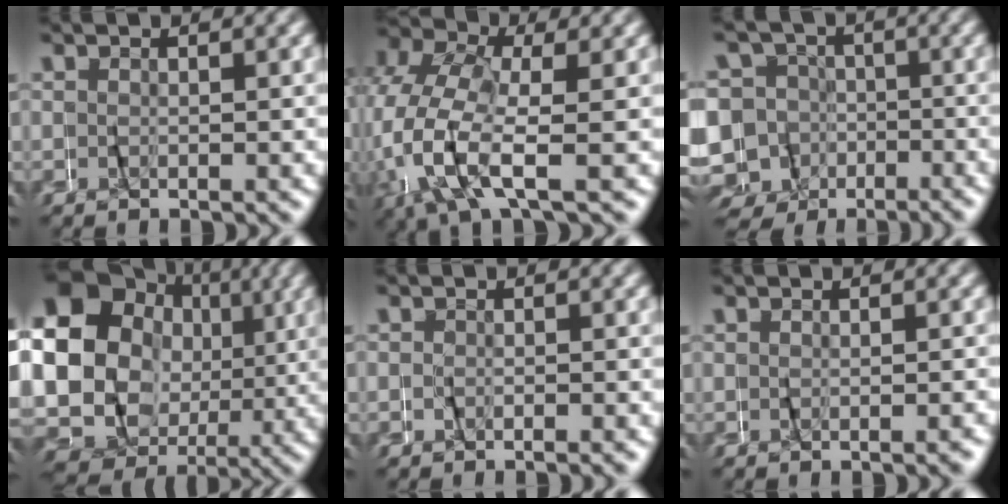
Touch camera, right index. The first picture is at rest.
{"total": 6.7, "force": [-0.4, 4.8, 4.7], "torque": [-0.127, -0.004, -0.017]}
{"total": 15.2, "force": [-4.2, 14.2, 3.0], "torque": [-0.105, -0.066, -0.076]}
{"total": 20.2, "force": [1.6, 17.8, 9.4], "torque": [-0.201, -0.026, 0.016]}
{"total": 0.9, "force": [-0.7, -0.4, -0.6], "torque": [0.008, 0.005, -0.018]}
{"total": 1.0, "force": [-0.7, -0.6, 0.0], "torque": [-0.001, 0.001, -0.011]}